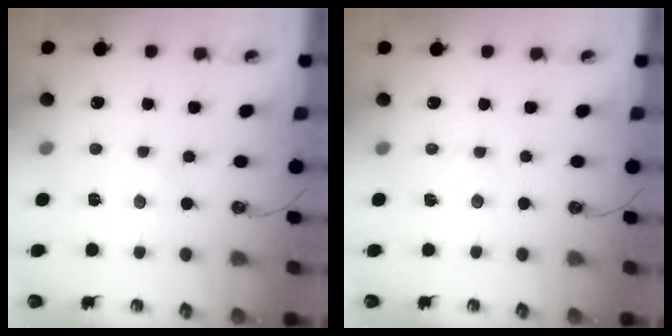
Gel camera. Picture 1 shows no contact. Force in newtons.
{"total": 3.0, "press": 2.9, "slide": 0.6}